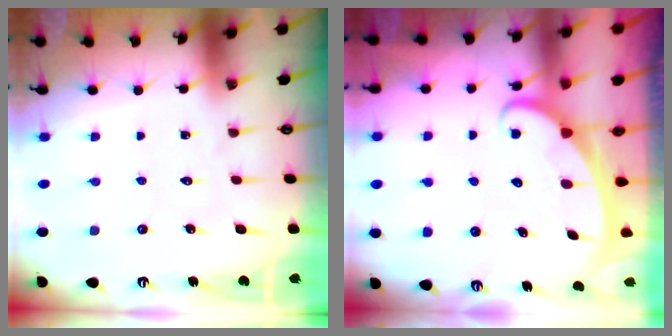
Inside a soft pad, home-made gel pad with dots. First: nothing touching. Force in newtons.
{"total": 2.5, "press": 2.4, "slide": 0.4}